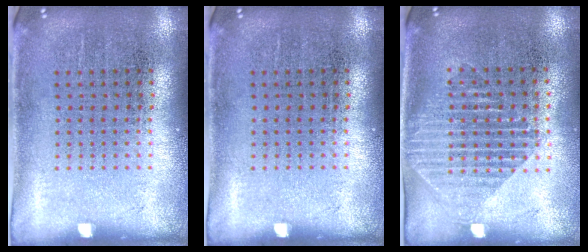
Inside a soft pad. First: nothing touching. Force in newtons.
{"total": 0.0}
{"total": 1.6, "press": 1.3, "slide": 0.8}